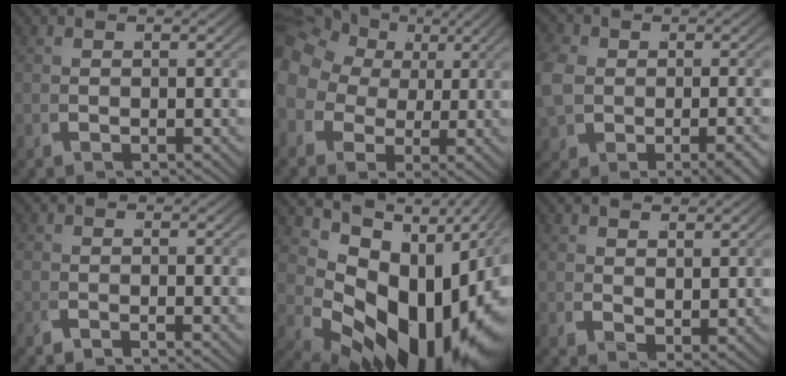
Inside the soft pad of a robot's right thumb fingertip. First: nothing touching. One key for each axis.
{"total": 10.3, "fx": 2.9, "fy": 8.3, "fz": 5.4, "tx": -0.122, "ty": -0.003, "tz": 0.042}
{"total": 4.8, "fx": -0.6, "fy": 3.8, "fz": 2.8, "tx": -0.070, "ty": -0.014, "tz": -0.005}
{"total": 1.1, "fx": -0.9, "fy": 0.5, "fz": 0.3, "tx": 0.000, "ty": 0.000, "tz": -0.024}
{"total": 19.8, "fx": 0.2, "fy": 12.1, "fz": 15.7, "tx": -0.237, "ty": -0.023, "tz": 0.020}
{"total": 2.1, "fx": 1.9, "fy": 0.5, "fz": 0.9, "tx": -0.002, "ty": 0.001, "tz": 0.038}